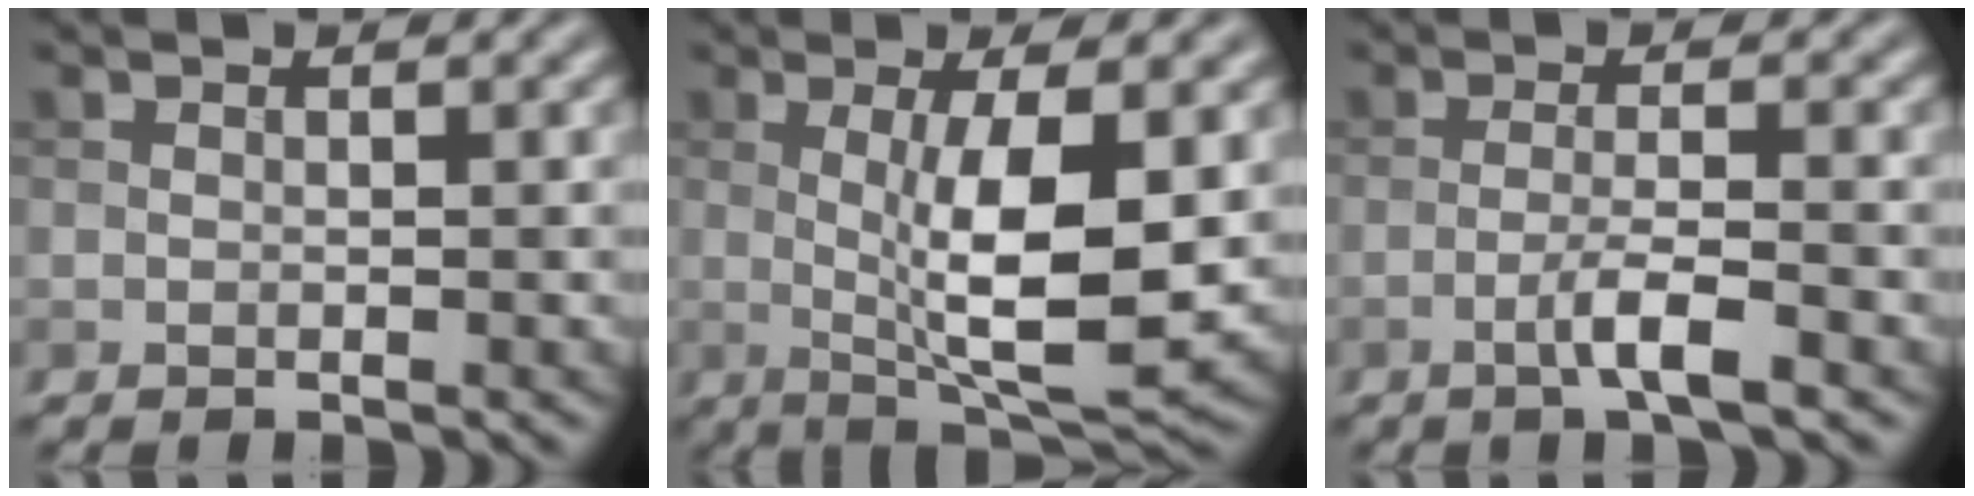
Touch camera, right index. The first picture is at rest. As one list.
[{"total": 8.3, "force": [0.2, 1.9, 8.0], "torque": [-0.130, -0.010, 0.011]}, {"total": 3.1, "force": [-1.5, 0.3, 2.7], "torque": [-0.048, 0.008, -0.034]}]